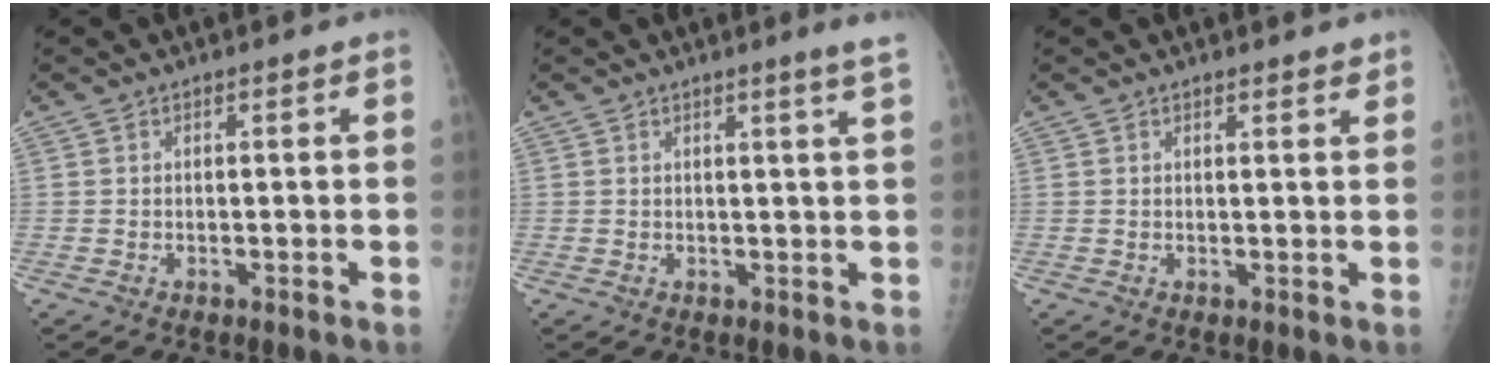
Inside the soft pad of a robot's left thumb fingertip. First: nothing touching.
{"total": 3.0, "force": [2.0, -0.8, 2.1], "torque": [-0.028, -0.013, 0.027]}
{"total": 2.1, "force": [1.8, 0.6, 0.9], "torque": [-0.001, -0.007, 0.023]}